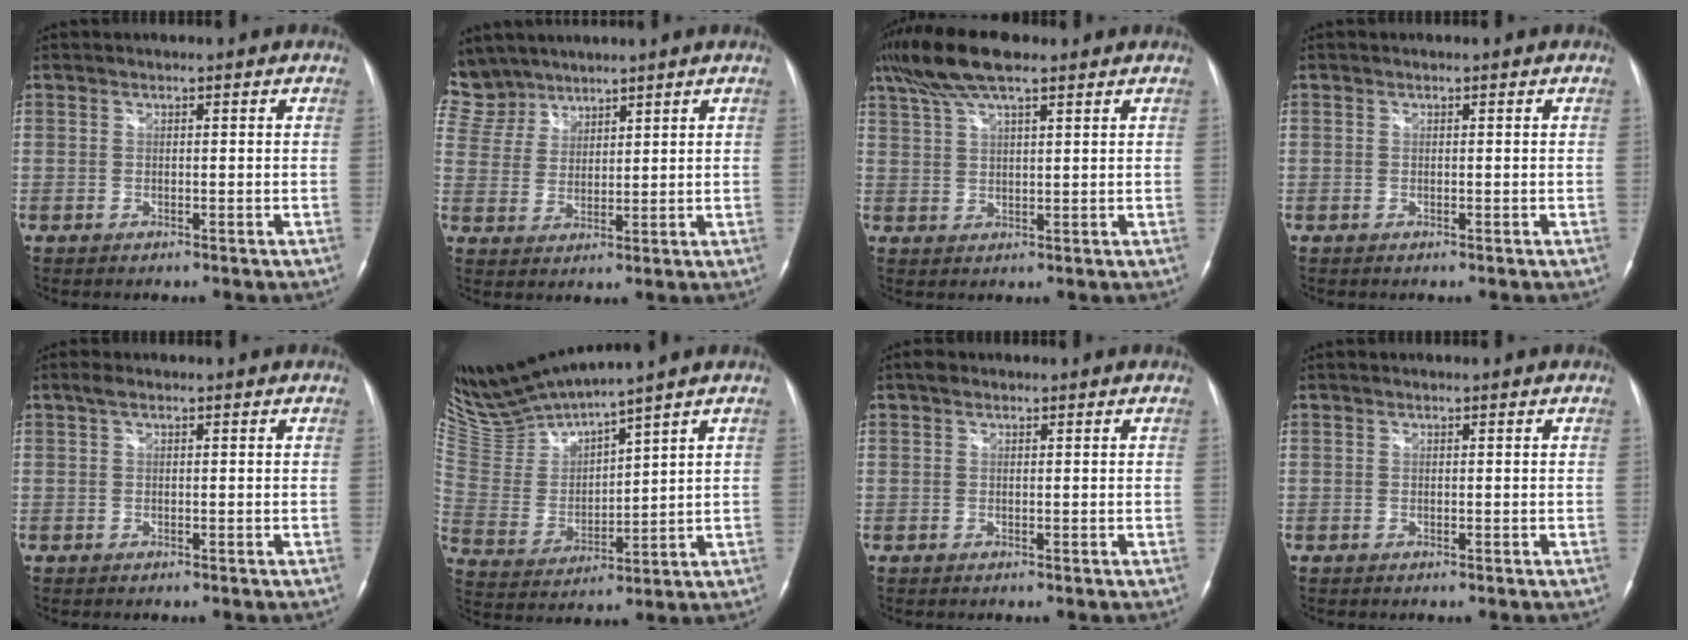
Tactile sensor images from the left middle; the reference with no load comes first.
{"total": 9.1, "force": [7.8, 4.6, 0.4], "torque": [-0.022, 0.013, 0.169]}
{"total": 9.4, "force": [6.8, 2.0, 6.2], "torque": [-0.127, 0.027, 0.122]}
{"total": 0.0}
{"total": 1.3, "force": [0.7, 0.4, 1.0], "torque": [-0.022, 0.014, 0.009]}
{"total": 12.2, "force": [11.5, -1.0, 3.8], "torque": [-0.097, -0.006, 0.243]}
{"total": 0.9, "force": [0.6, 0.6, 0.4], "torque": [-0.009, 0.010, 0.007]}
{"total": 0.0}